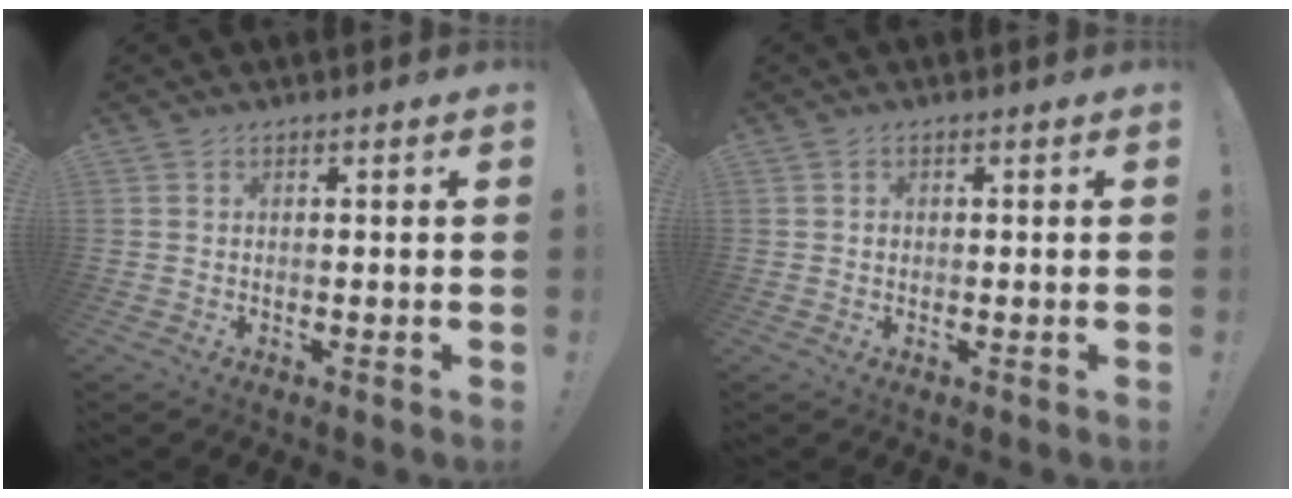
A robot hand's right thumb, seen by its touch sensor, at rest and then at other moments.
{"total": 0.7, "force": [-0.1, 0.7, 0.0], "torque": [-0.004, 0.006, -0.002]}